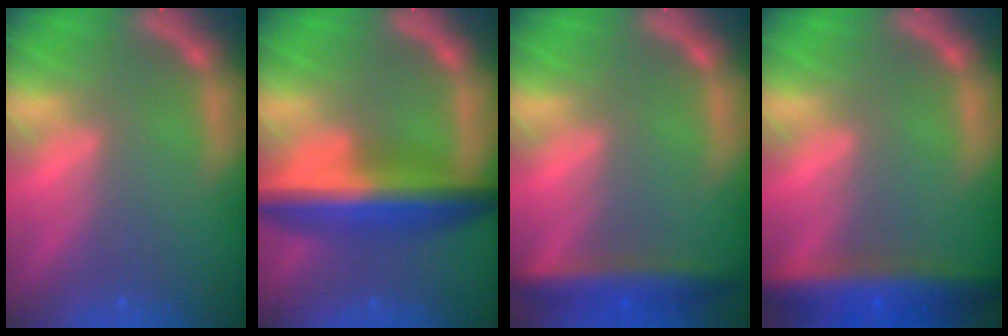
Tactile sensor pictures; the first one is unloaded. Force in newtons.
{"total": 8.5}
{"total": 5.0}
{"total": 7.5}